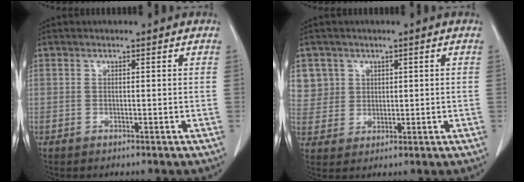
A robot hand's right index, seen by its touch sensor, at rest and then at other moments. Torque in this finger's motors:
{"motor_torque": [-0.09, 0.17, 0.02, 0.00]}